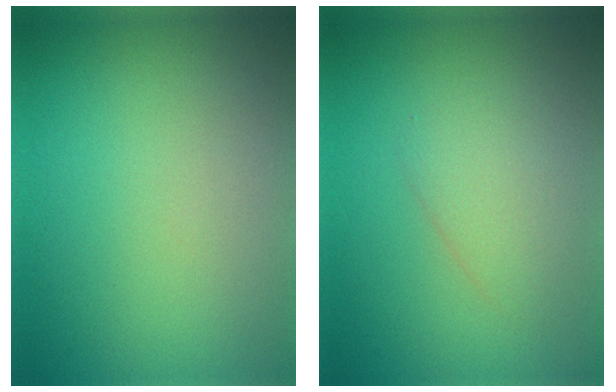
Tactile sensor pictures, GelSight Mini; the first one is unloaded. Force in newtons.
{"total": 2.2, "press": 2.2, "slide": 0.0}